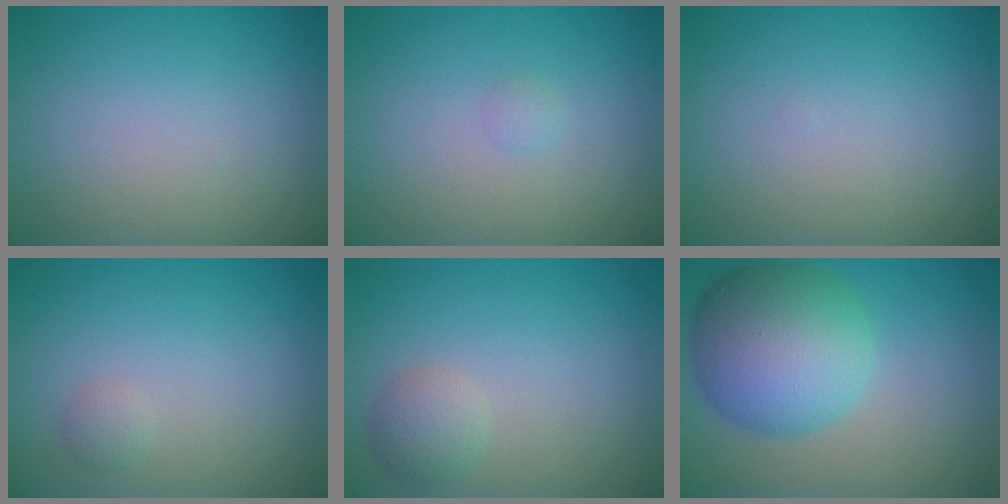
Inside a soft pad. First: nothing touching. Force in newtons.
{"total": 0.6, "press": 0.6, "slide": 0.0}
{"total": 0.0}
{"total": 0.8, "press": 0.8, "slide": 0.1}
{"total": 2.2, "press": 2.2, "slide": 0.1}
{"total": 9.9, "press": 9.9, "slide": 0.2}